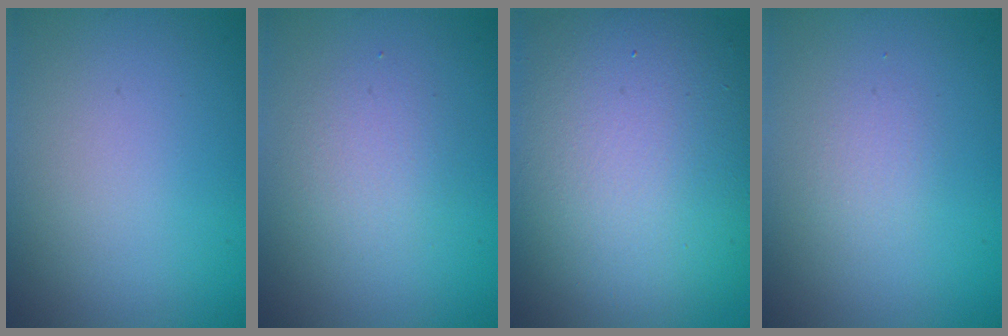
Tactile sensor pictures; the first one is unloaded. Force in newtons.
{"total": 1.8, "press": 1.8, "slide": 0.0}
{"total": 14.9, "press": 14.9, "slide": 0.8}
{"total": 1.0, "press": 1.0, "slide": 0.1}